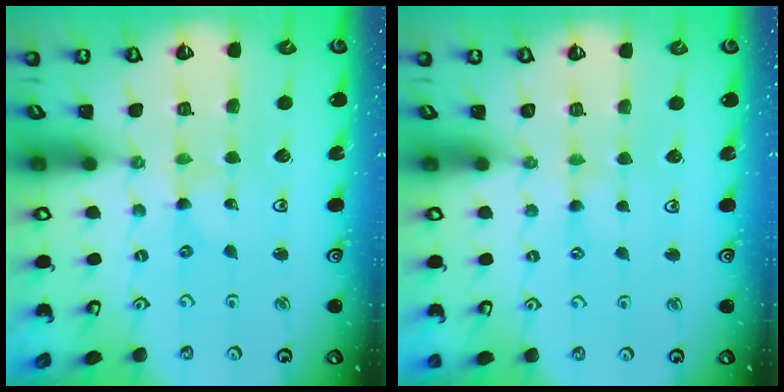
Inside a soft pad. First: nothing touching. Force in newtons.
{"total": 1.7, "press": 1.7, "slide": 0.3}